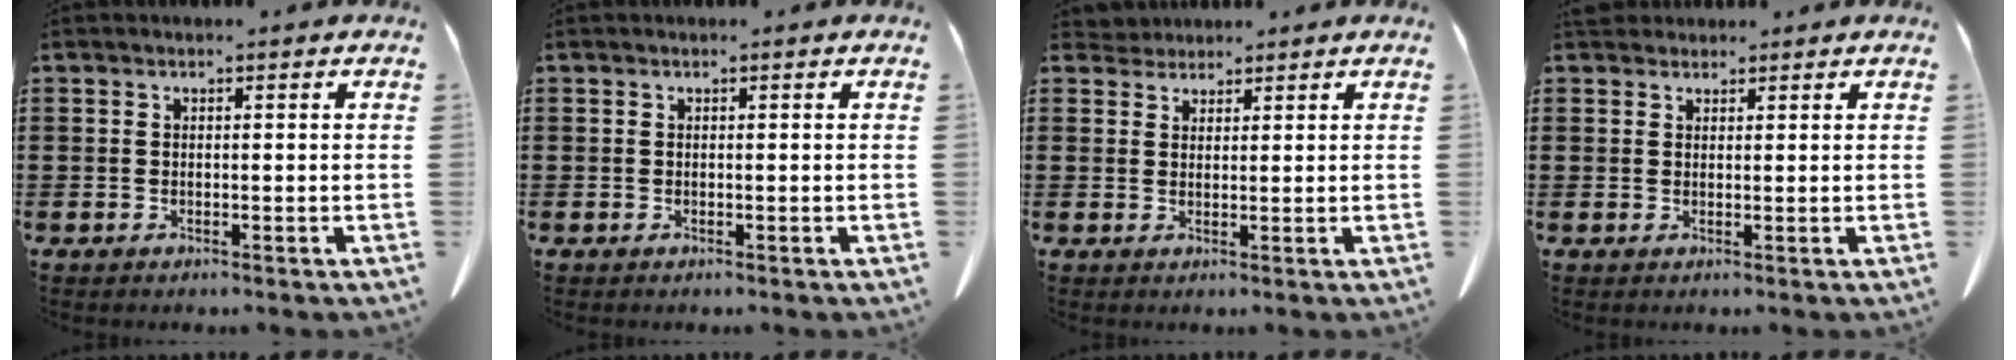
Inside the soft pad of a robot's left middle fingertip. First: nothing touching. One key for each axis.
{"total": 0.0}
{"total": 2.3, "fx": 2.2, "fy": 0.7, "fz": -0.1, "tx": -0.007, "ty": -0.001, "tz": 0.044}
{"total": 2.3, "fx": 2.1, "fy": 1.0, "fz": 0.5, "tx": -0.016, "ty": 0.002, "tz": 0.042}